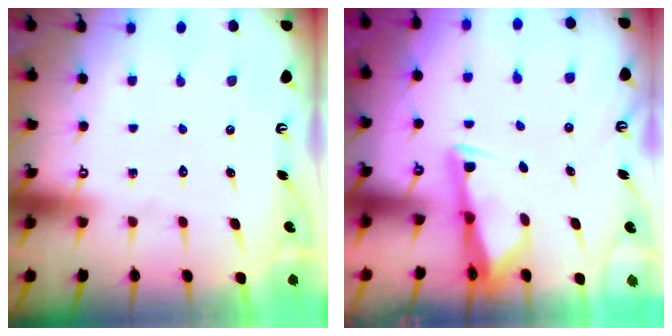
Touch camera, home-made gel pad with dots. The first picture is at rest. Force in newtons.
{"total": 2.8, "press": 2.7, "slide": 0.4}